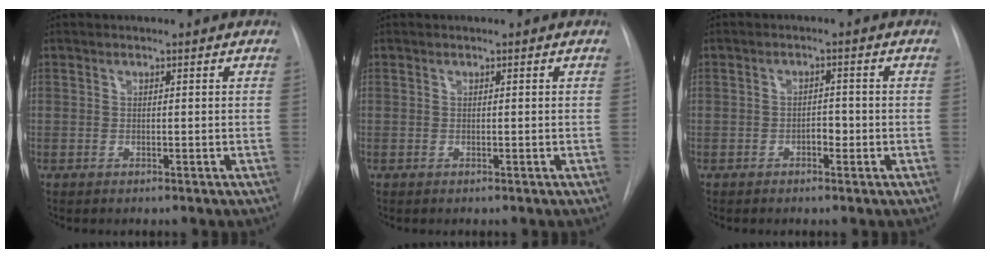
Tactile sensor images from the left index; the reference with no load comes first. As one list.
[{"total": 0.0}, {"total": 1.9, "force": [-0.9, 1.0, 1.3], "torque": [-0.017, 0.007, -0.012]}]